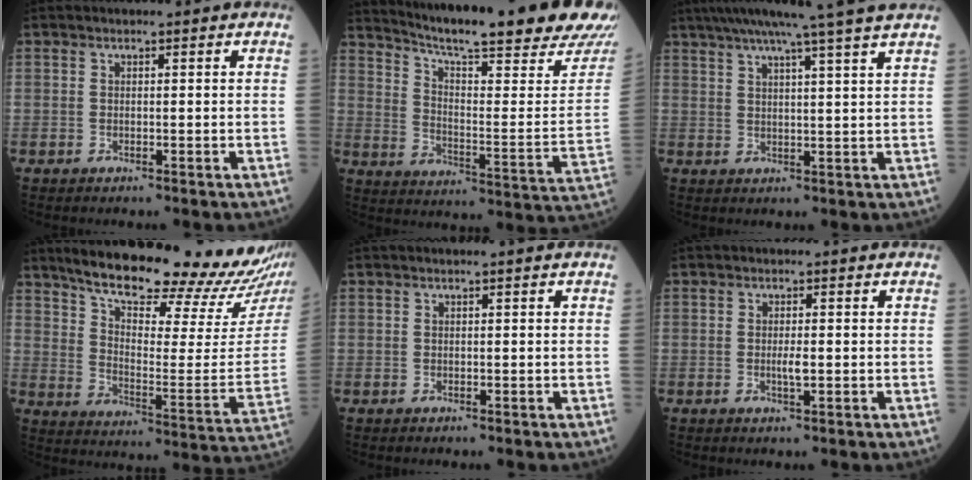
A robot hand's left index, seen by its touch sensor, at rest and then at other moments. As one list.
[{"total": 26.7, "force": [23.2, 0.5, 13.2], "torque": [-0.209, -0.090, 0.300]}, {"total": 13.0, "force": [10.8, -2.1, 7.0], "torque": [-0.110, -0.003, 0.136]}, {"total": 26.3, "force": [22.6, 2.2, 13.2], "torque": [-0.201, -0.074, 0.301]}, {"total": 0.0}, {"total": 1.8, "force": [-0.5, 0.2, 1.7], "torque": [-0.032, -0.004, -0.008]}]